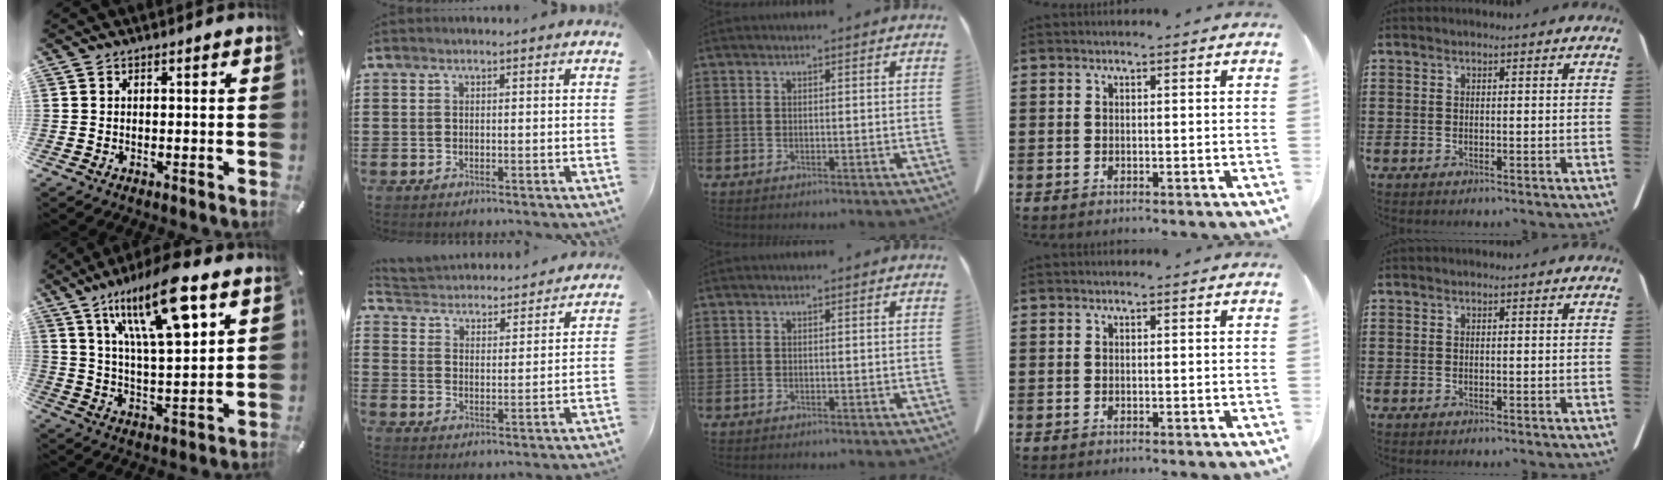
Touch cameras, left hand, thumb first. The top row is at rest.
{"thumb": {"total": 19.7, "force": [10.9, 6.5, 15.1], "torque": [-0.270, -0.042, 0.171]}, "index": {"total": 3.5, "force": [3.4, 0.2, -0.3], "torque": [-0.018, -0.031, 0.052]}}